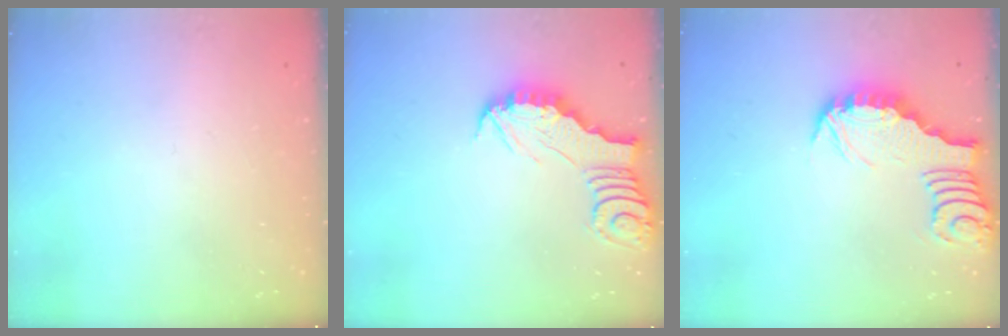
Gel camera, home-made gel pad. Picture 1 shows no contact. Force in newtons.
{"total": 2.5, "press": 2.5, "slide": 0.1}
{"total": 3.1, "press": 3.0, "slide": 0.4}